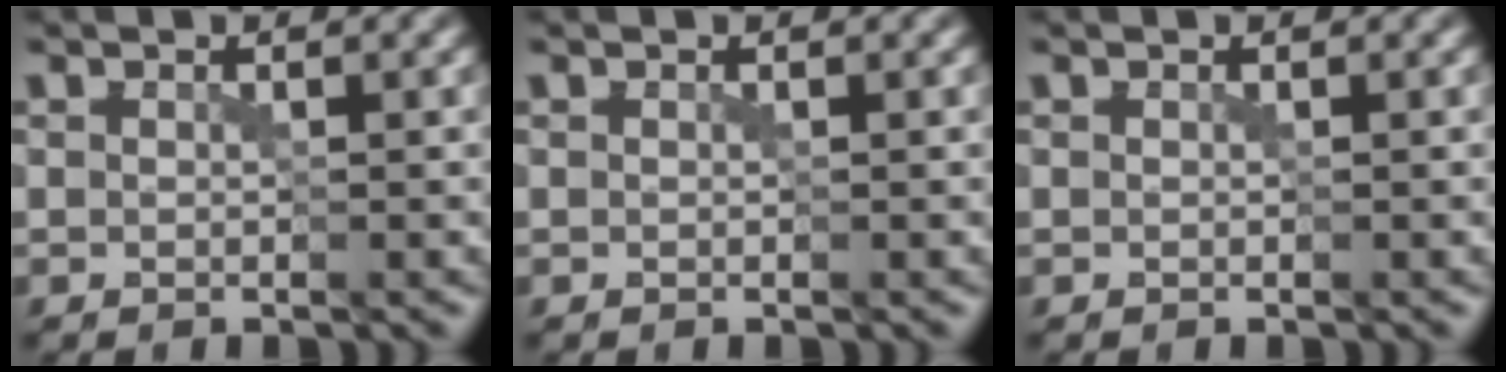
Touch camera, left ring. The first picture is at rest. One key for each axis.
{"total": 0.0}
{"total": 0.0}